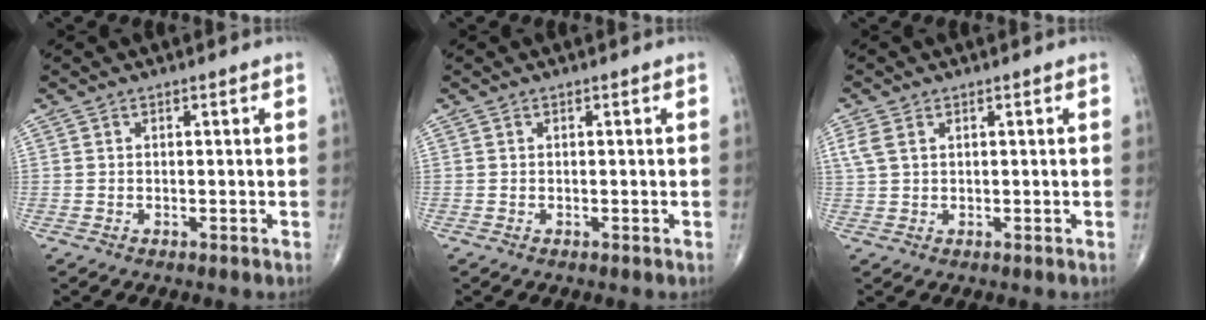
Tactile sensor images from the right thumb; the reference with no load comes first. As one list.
[{"total": 0.0}, {"total": 3.1, "force": [1.2, 1.9, 2.1], "torque": [-0.056, 0.007, 0.031]}]